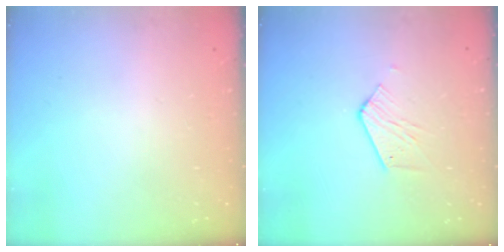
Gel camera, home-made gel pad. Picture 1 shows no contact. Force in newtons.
{"total": 6.2, "press": 6.2, "slide": 0.4}